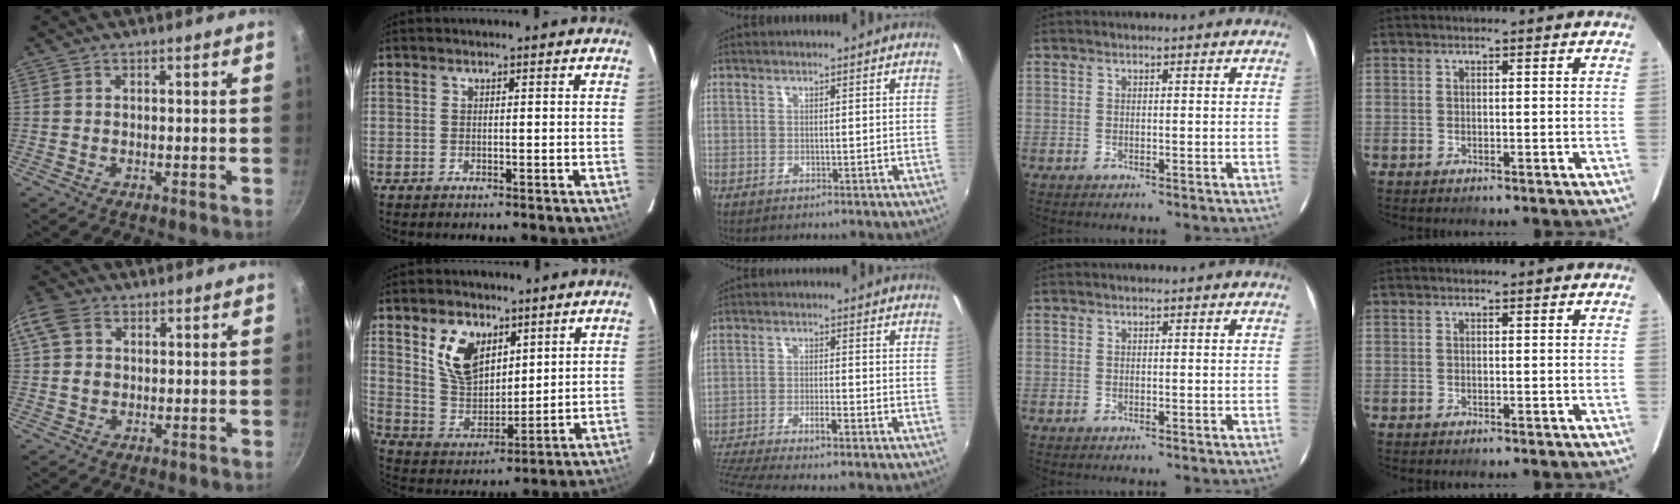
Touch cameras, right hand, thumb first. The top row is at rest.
{"thumb": {"total": 8.0, "force": [2.0, 6.2, 4.6], "torque": [-0.090, 0.006, 0.026]}, "index": {"total": 11.0, "force": [5.5, 6.8, 6.7], "torque": [-0.128, 0.012, 0.117]}, "middle": {"total": 8.2, "force": [-6.7, -0.7, 4.7], "torque": [-0.105, -0.027, -0.118]}}